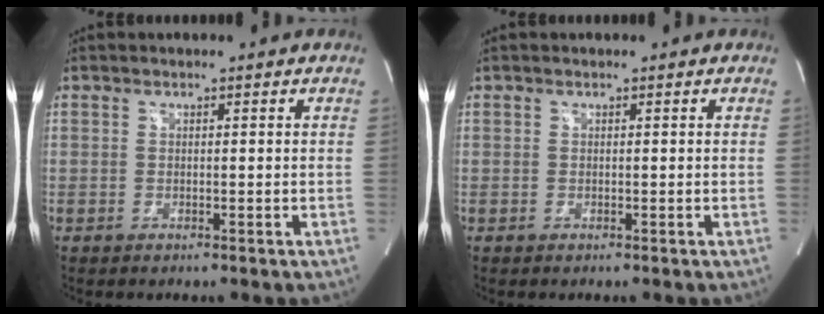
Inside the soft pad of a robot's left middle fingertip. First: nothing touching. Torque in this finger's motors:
{"motor_torque": [0.07, 0.02, -0.18, -0.01]}